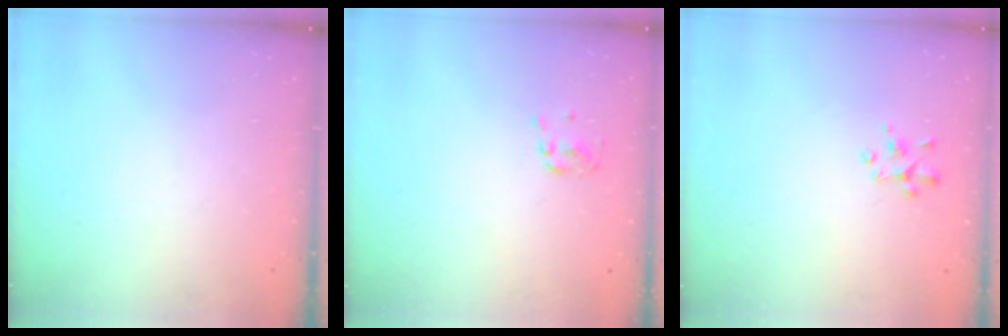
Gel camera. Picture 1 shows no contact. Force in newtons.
{"total": 3.0, "press": 3.0, "slide": 0.4}
{"total": 3.0, "press": 2.9, "slide": 0.9}